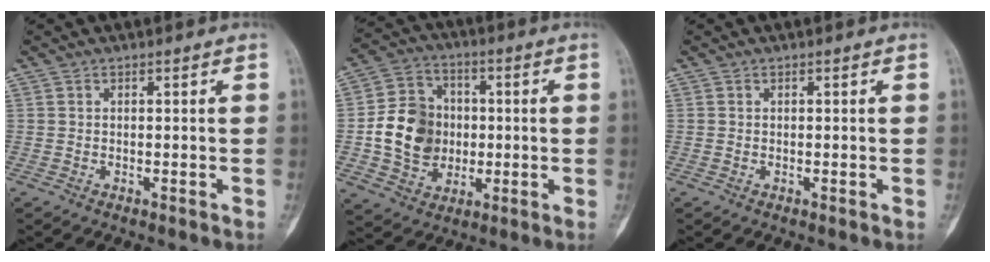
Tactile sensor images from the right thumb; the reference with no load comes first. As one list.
[{"total": 13.9, "force": [-0.6, 11.6, 7.6], "torque": [-0.106, 0.014, -0.009]}, {"total": 0.0}]